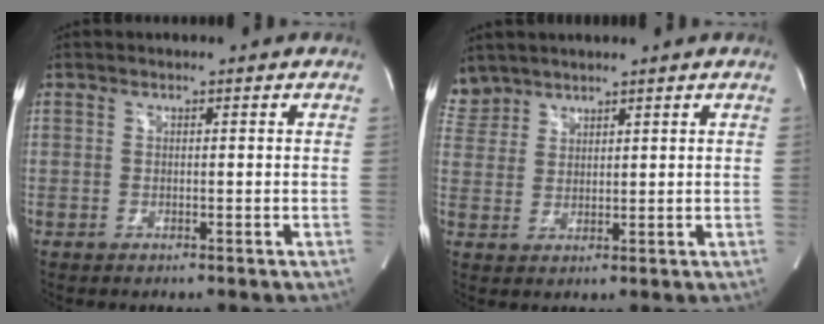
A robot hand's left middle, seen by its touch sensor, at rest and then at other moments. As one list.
[{"total": 4.4, "force": [4.0, 1.8, -0.3], "torque": [0.004, 0.012, 0.088]}]